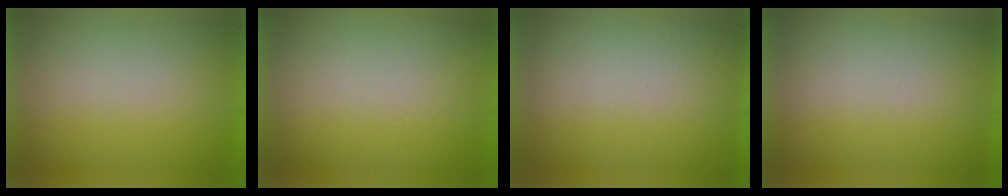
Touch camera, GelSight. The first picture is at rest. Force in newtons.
{"total": 3.2}
{"total": 1.4}
{"total": 1.4}